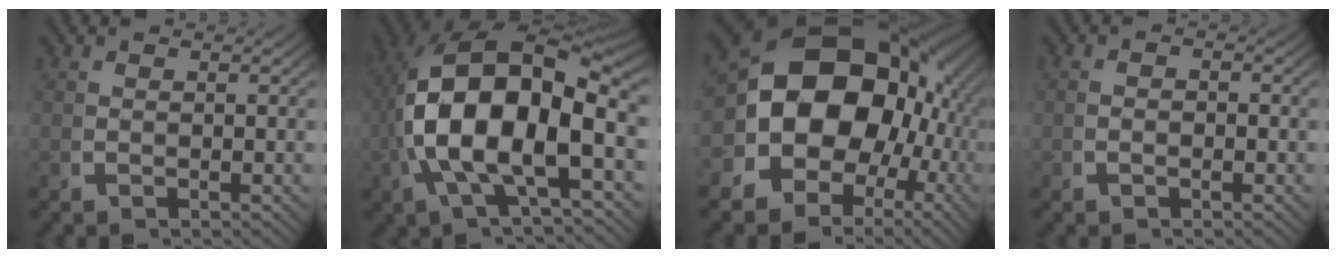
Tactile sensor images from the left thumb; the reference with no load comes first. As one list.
[{"total": 18.5, "force": [0.1, 10.7, 15.1], "torque": [-0.305, -0.043, 0.020]}, {"total": 22.2, "force": [0.2, 16.3, 15.0], "torque": [-0.276, -0.058, 0.016]}, {"total": 1.0, "force": [-0.6, 0.6, 0.6], "torque": [-0.015, -0.001, -0.013]}]